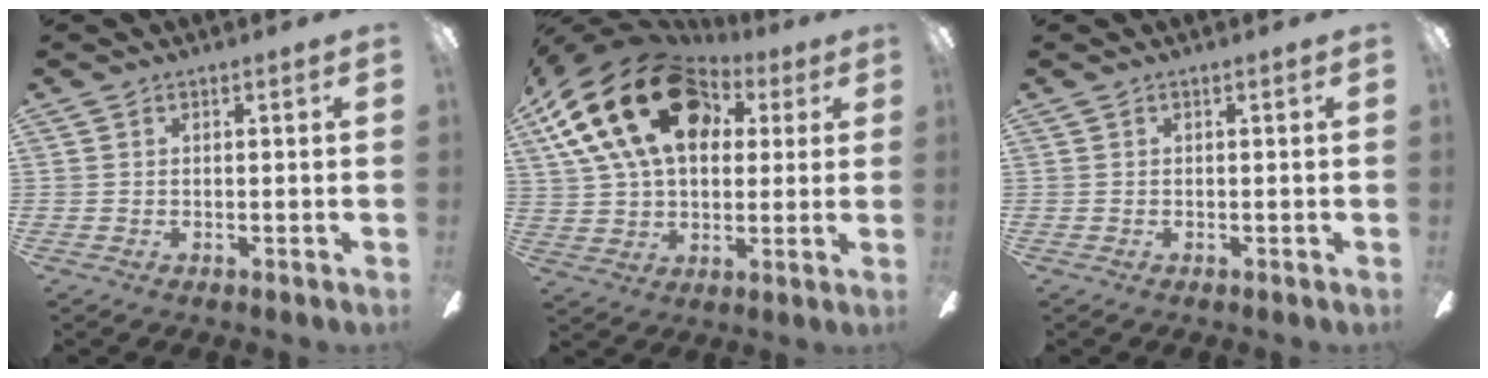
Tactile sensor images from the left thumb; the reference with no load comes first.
{"total": 23.4, "force": [9.1, 15.3, 15.2], "torque": [-0.294, -0.025, 0.154]}
{"total": 0.0}